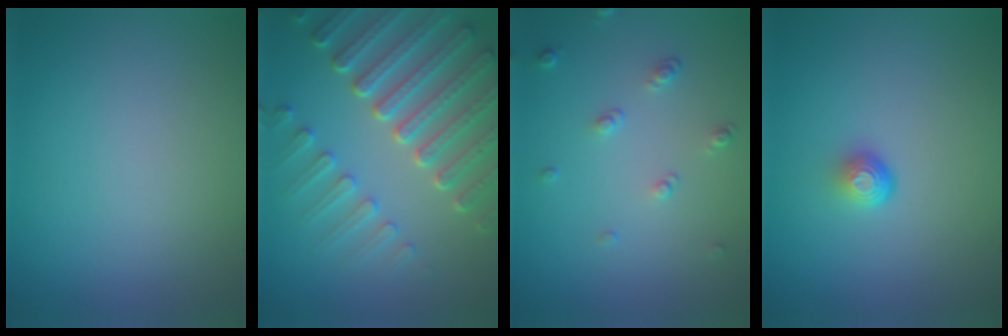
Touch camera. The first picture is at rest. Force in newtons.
{"total": 7.8, "press": 5.9, "slide": 5.1}
{"total": 1.5, "press": 1.0, "slide": 1.1}
{"total": 1.8, "press": 1.1, "slide": 1.4}